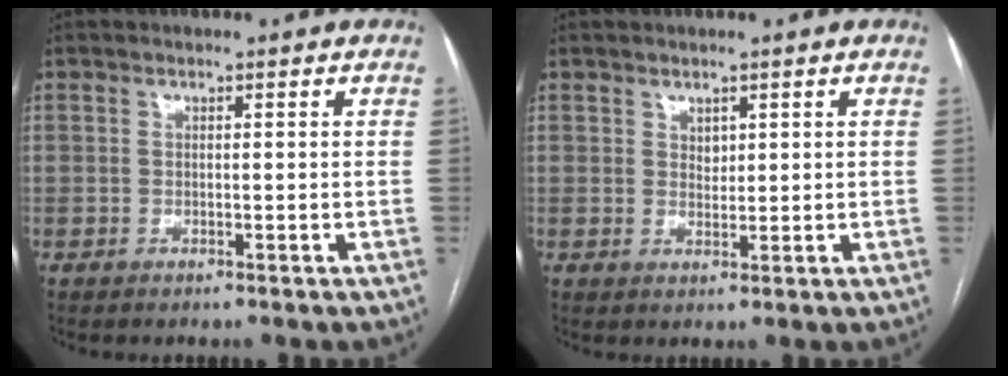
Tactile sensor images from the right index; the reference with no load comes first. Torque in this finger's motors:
{"motor_torque": [0.00, 0.01, 0.01, 0.02]}